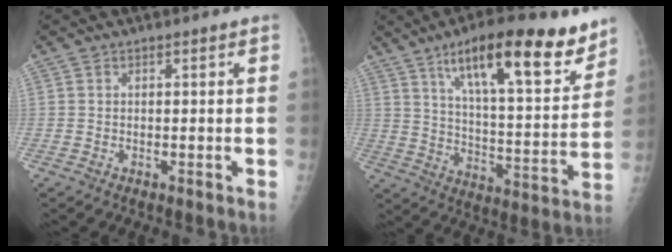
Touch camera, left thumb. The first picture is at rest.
{"total": 22.5, "force": [13.8, 6.6, 16.4], "torque": [-0.221, -0.052, 0.219]}